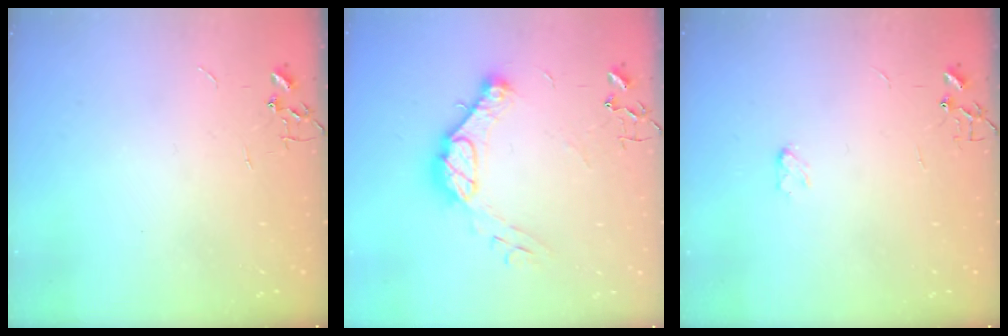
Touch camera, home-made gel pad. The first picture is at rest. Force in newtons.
{"total": 14.4, "press": 14.4, "slide": 1.1}
{"total": 2.9, "press": 2.9, "slide": 0.5}